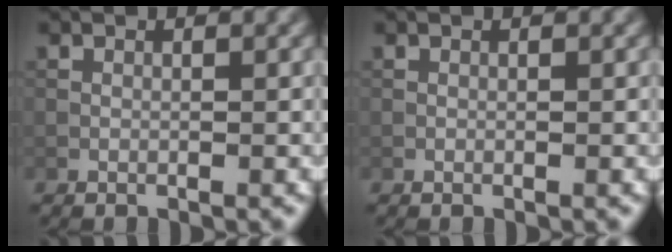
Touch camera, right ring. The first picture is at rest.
{"total": 0.0}